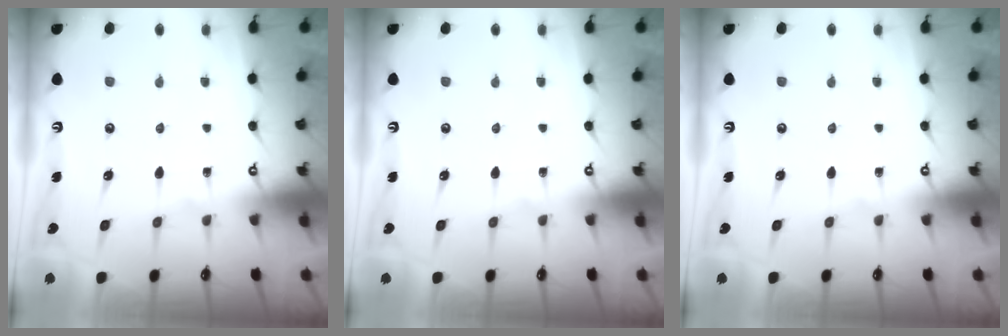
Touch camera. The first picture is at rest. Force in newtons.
{"total": 0.0}
{"total": 0.0}